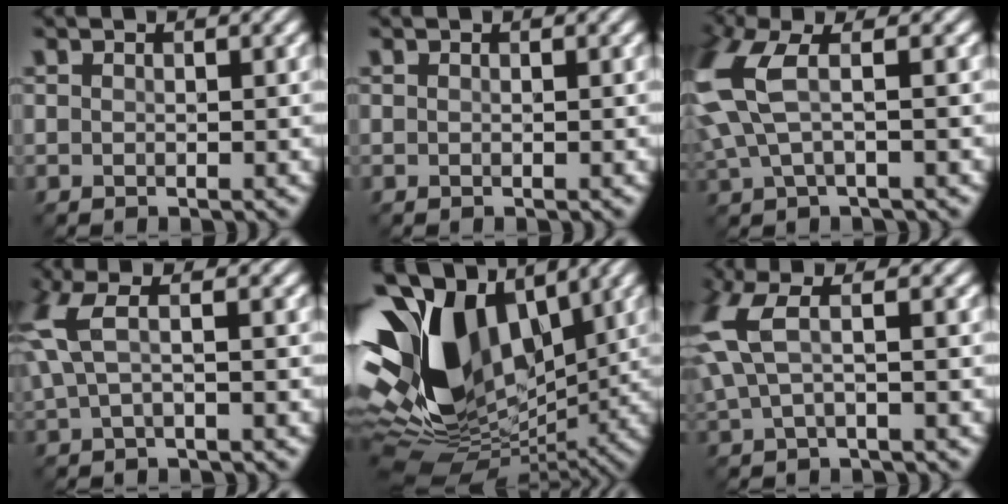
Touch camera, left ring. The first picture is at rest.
{"total": 0.0}
{"total": 5.4, "force": [0.9, 2.3, 4.8], "torque": [-0.138, 0.008, 0.016]}
{"total": 3.5, "force": [1.0, 1.2, 3.1], "torque": [-0.083, 0.006, 0.021]}
{"total": 15.1, "force": [2.3, 10.2, 10.8], "torque": [-0.240, 0.006, 0.044]}
{"total": 4.0, "force": [1.1, 1.5, 3.6], "torque": [-0.099, 0.008, 0.022]}